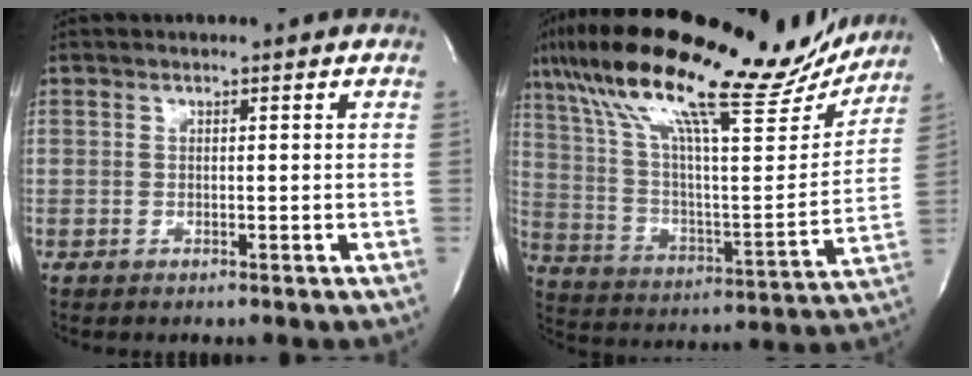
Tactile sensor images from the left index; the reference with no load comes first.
{"total": 27.5, "force": [21.3, 5.4, 16.5], "torque": [-0.289, 0.028, 0.330]}